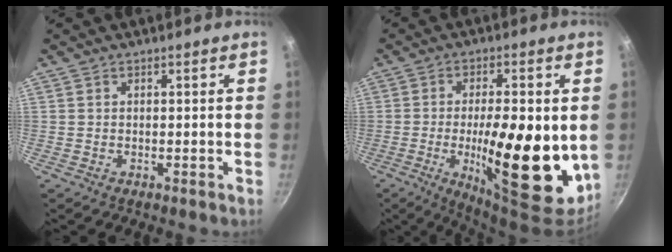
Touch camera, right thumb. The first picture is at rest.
{"total": 20.2, "force": [-2.5, 7.0, 18.8], "torque": [-0.269, -0.004, -0.032]}